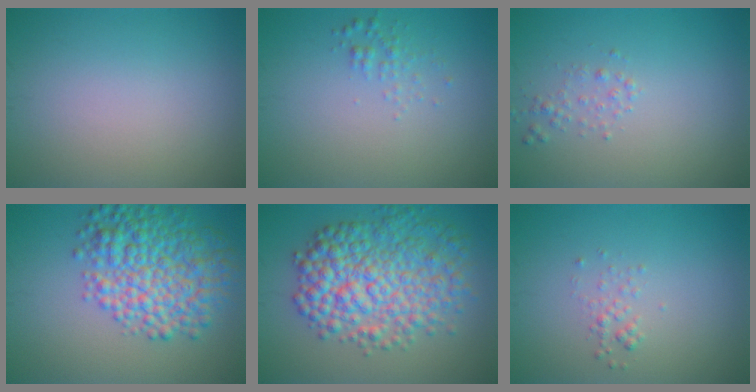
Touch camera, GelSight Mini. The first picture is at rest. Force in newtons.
{"total": 1.1, "press": 1.1, "slide": 0.0}
{"total": 1.0, "press": 1.0, "slide": 0.0}
{"total": 8.0, "press": 8.0, "slide": 0.0}
{"total": 8.5, "press": 8.5, "slide": 0.1}
{"total": 1.0, "press": 1.0, "slide": 0.1}